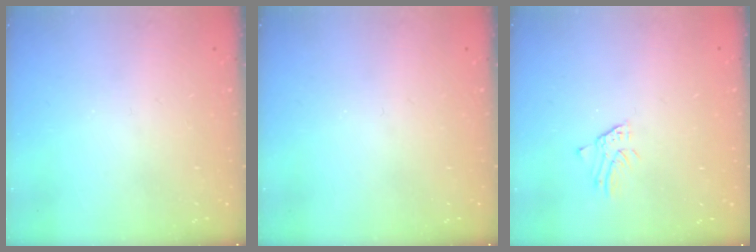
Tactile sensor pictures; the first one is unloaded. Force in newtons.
{"total": 0.0}
{"total": 1.2, "press": 1.2, "slide": 0.2}